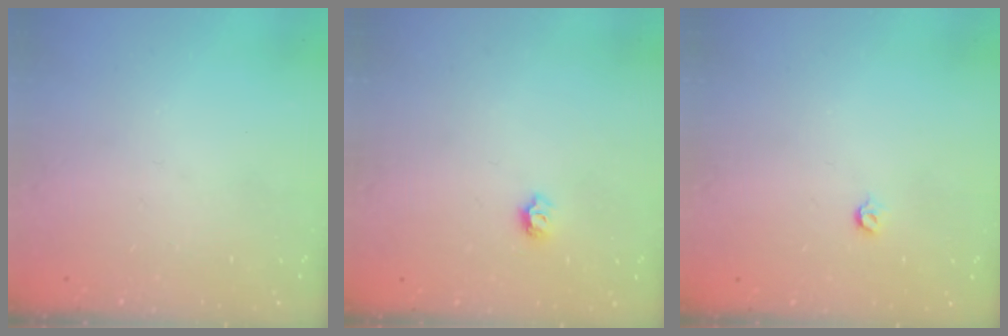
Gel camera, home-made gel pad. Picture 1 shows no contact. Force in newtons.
{"total": 5.5, "press": 5.5, "slide": 0.5}
{"total": 3.6, "press": 3.6, "slide": 0.7}